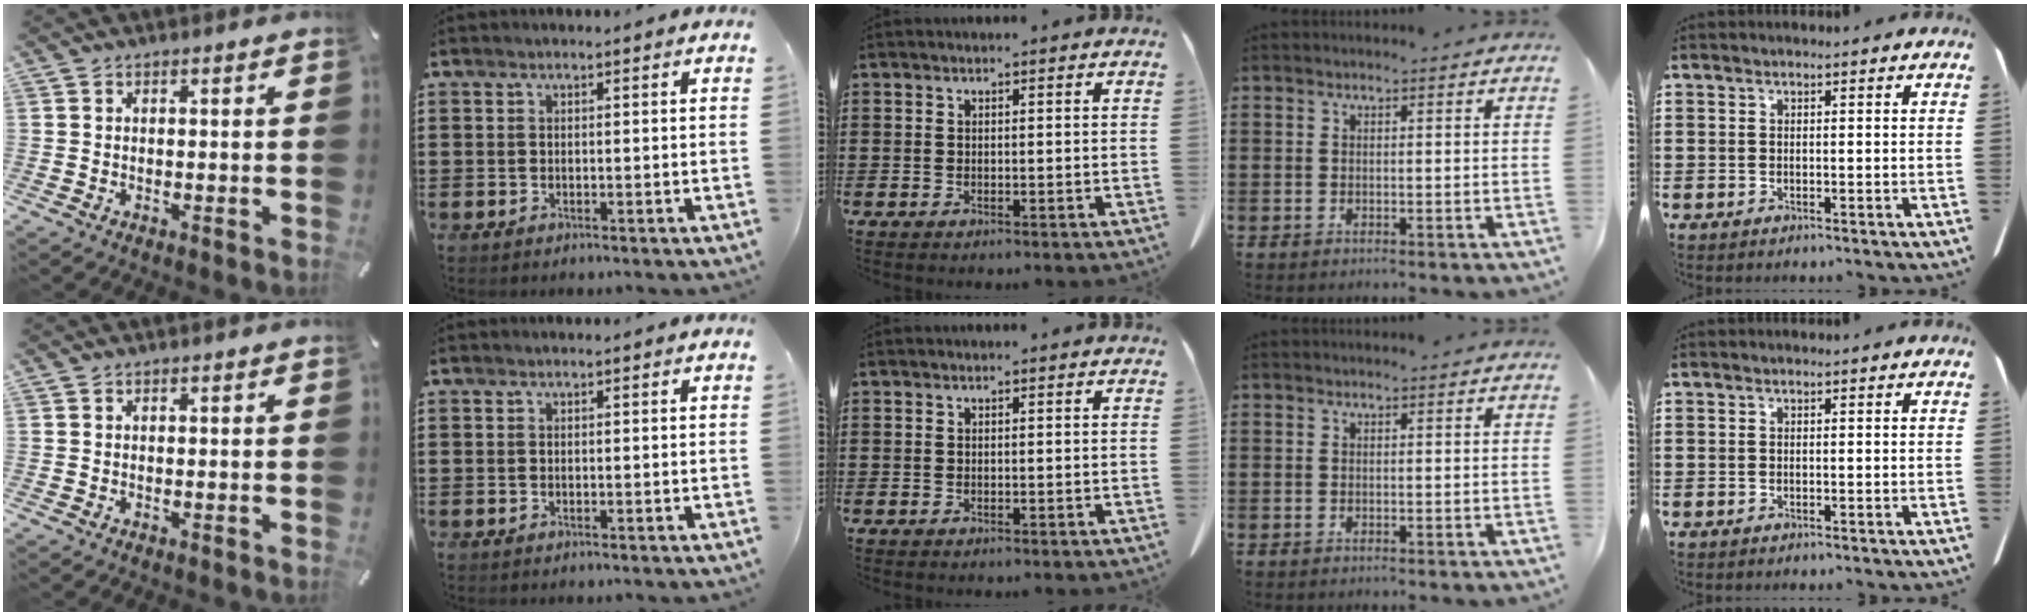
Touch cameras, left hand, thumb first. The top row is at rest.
{}